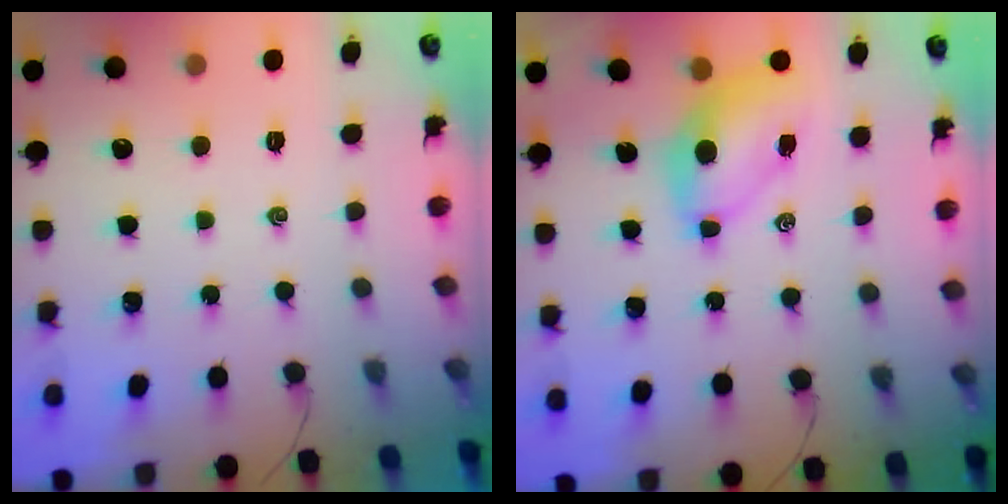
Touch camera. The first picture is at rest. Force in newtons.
{"total": 6.7, "press": 6.6, "slide": 1.1}